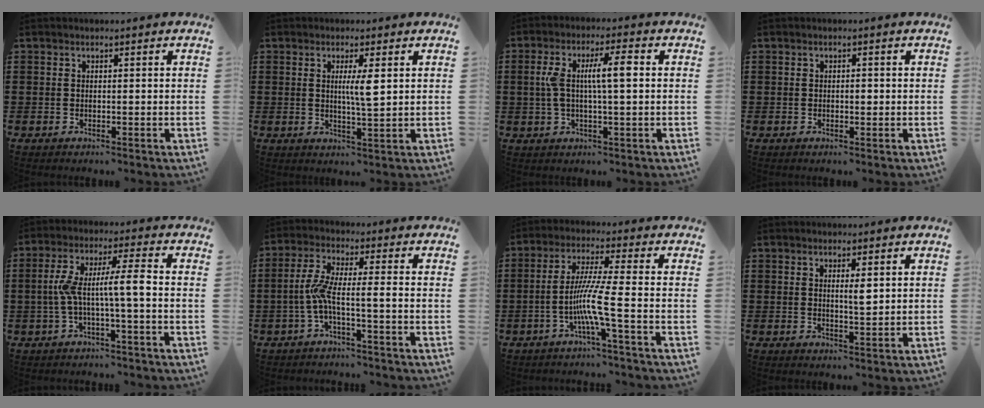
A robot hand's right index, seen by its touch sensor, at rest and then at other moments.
{"total": 4.2, "force": [0.9, 0.4, 4.0], "torque": [-0.080, -0.001, 0.012]}
{"total": 7.2, "force": [0.9, 1.7, 6.9], "torque": [-0.137, 0.002, 0.011]}
{"total": 1.0, "force": [-0.1, 0.4, 0.9], "torque": [-0.018, 0.001, -0.002]}
{"total": 7.5, "force": [-0.8, 0.8, 7.4], "torque": [-0.141, 0.004, -0.022]}
{"total": 5.7, "force": [-1.9, 0.3, 5.3], "torque": [-0.117, -0.006, -0.044]}
{"total": 7.8, "force": [-2.5, -0.6, 7.4], "torque": [-0.155, -0.017, -0.055]}
{"total": 2.5, "force": [0.7, 0.4, 2.3], "torque": [-0.048, 0.002, 0.011]}